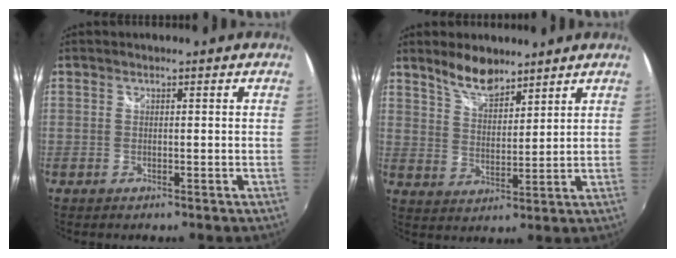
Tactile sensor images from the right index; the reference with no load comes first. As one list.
[{"total": 6.9, "force": [5.7, 2.4, 3.1], "torque": [-0.053, 0.000, 0.108]}]